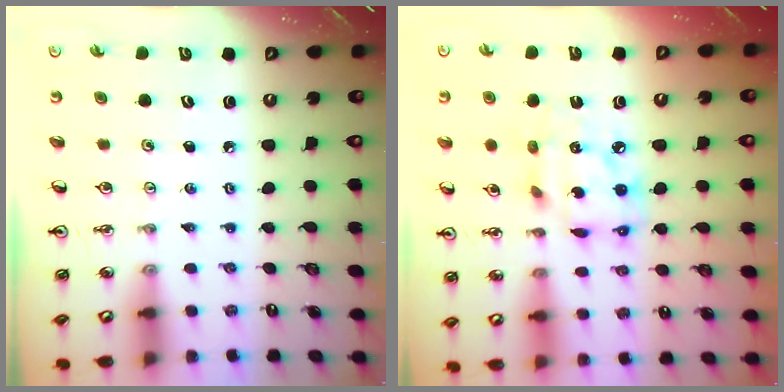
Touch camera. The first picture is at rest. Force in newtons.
{"total": 12.8, "press": 12.8, "slide": 0.9}